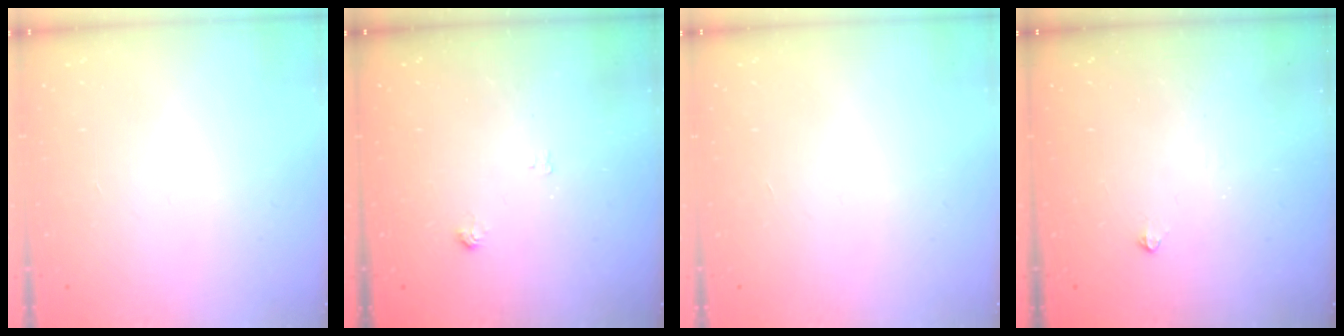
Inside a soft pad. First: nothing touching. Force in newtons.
{"total": 5.6, "press": 5.6, "slide": 0.7}
{"total": 0.0}
{"total": 2.5, "press": 2.4, "slide": 0.4}